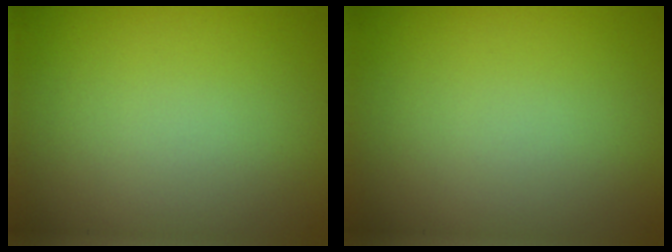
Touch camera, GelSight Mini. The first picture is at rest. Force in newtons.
{"total": 0.0}